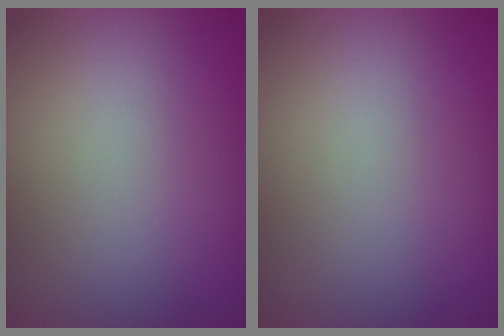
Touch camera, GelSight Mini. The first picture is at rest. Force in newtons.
{"total": 0.0}